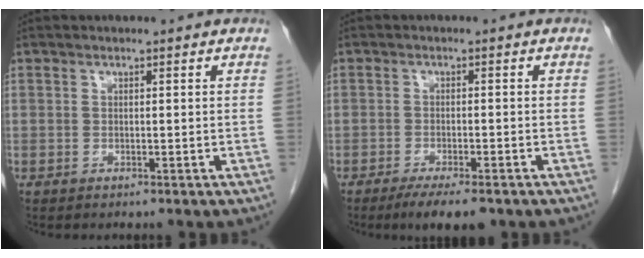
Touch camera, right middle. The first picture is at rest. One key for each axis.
{"total": 6.2, "fx": -4.5, "fy": 1.2, "fz": 4.0, "tx": -0.059, "ty": -0.012, "tz": -0.067}